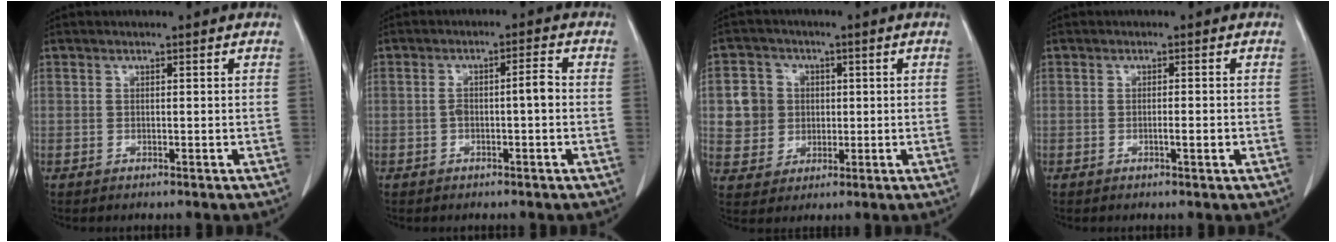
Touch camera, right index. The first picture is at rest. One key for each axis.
{"total": 3.7, "fx": -0.5, "fy": 0.6, "fz": 3.6, "tx": -0.065, "ty": 0.016, "tz": -0.005}
{"total": 6.9, "fx": 0.9, "fy": 6.6, "fz": 1.5, "tx": -0.037, "ty": 0.020, "tz": 0.023}
{"total": 1.5, "fx": -0.5, "fy": 0.1, "fz": 1.4, "tx": -0.023, "ty": 0.000, "tz": -0.008}